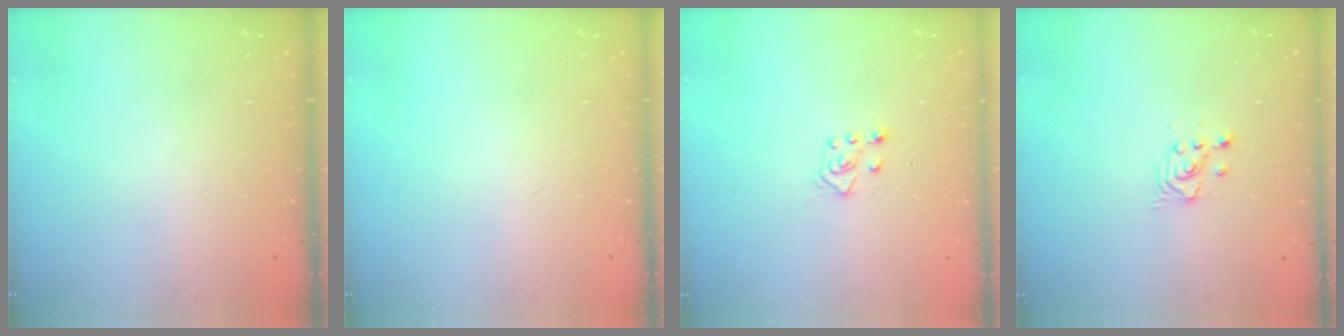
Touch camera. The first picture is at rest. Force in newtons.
{"total": 0.0}
{"total": 4.8, "press": 4.7, "slide": 0.7}
{"total": 2.7, "press": 2.7, "slide": 0.3}